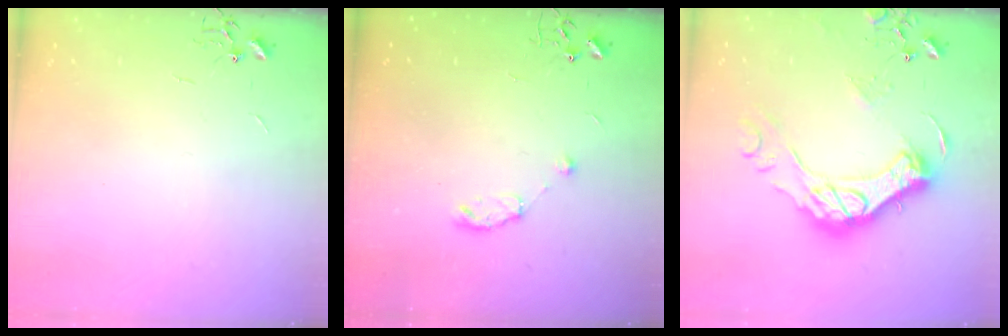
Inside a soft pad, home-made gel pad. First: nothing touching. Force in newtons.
{"total": 5.6, "press": 5.5, "slide": 0.7}
{"total": 18.4, "press": 18.3, "slide": 1.2}